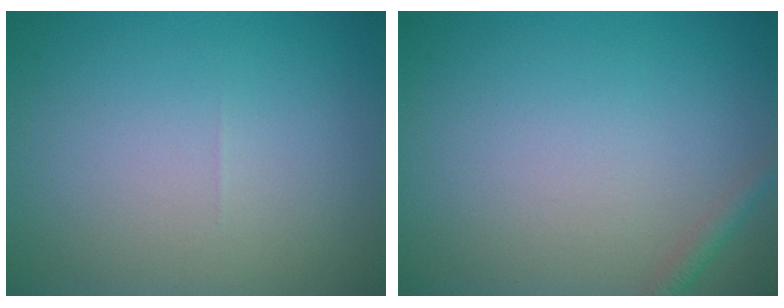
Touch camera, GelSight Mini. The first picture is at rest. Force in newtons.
{"total": 1.2, "press": 1.2, "slide": 0.1}